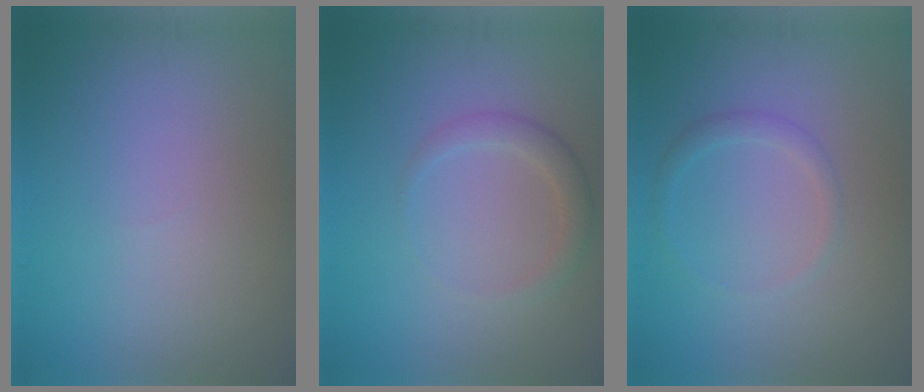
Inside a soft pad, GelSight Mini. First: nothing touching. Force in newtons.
{"total": 1.9, "press": 1.9, "slide": 0.2}
{"total": 1.3, "press": 1.3, "slide": 0.0}